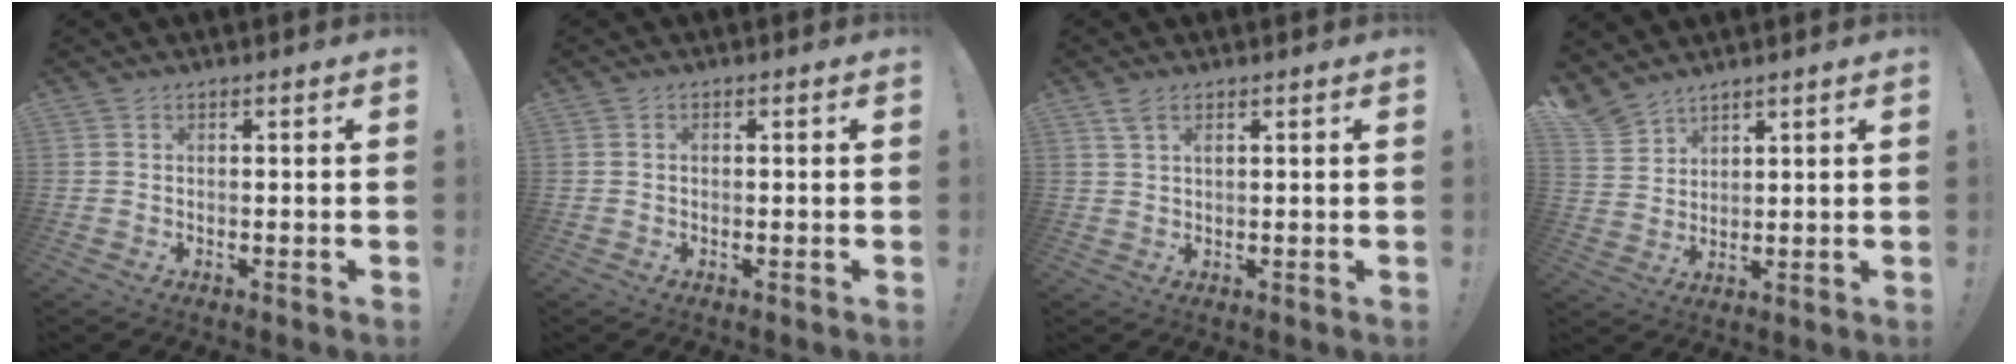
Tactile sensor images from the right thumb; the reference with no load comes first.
{"total": 0.5, "force": [-0.2, 0.4, 0.3], "torque": [-0.009, 0.003, -0.002]}
{"total": 2.0, "force": [1.3, 0.8, 1.4], "torque": [-0.023, -0.002, 0.022]}
{"total": 5.5, "force": [4.8, 2.5, 0.8], "torque": [-0.027, -0.035, 0.096]}